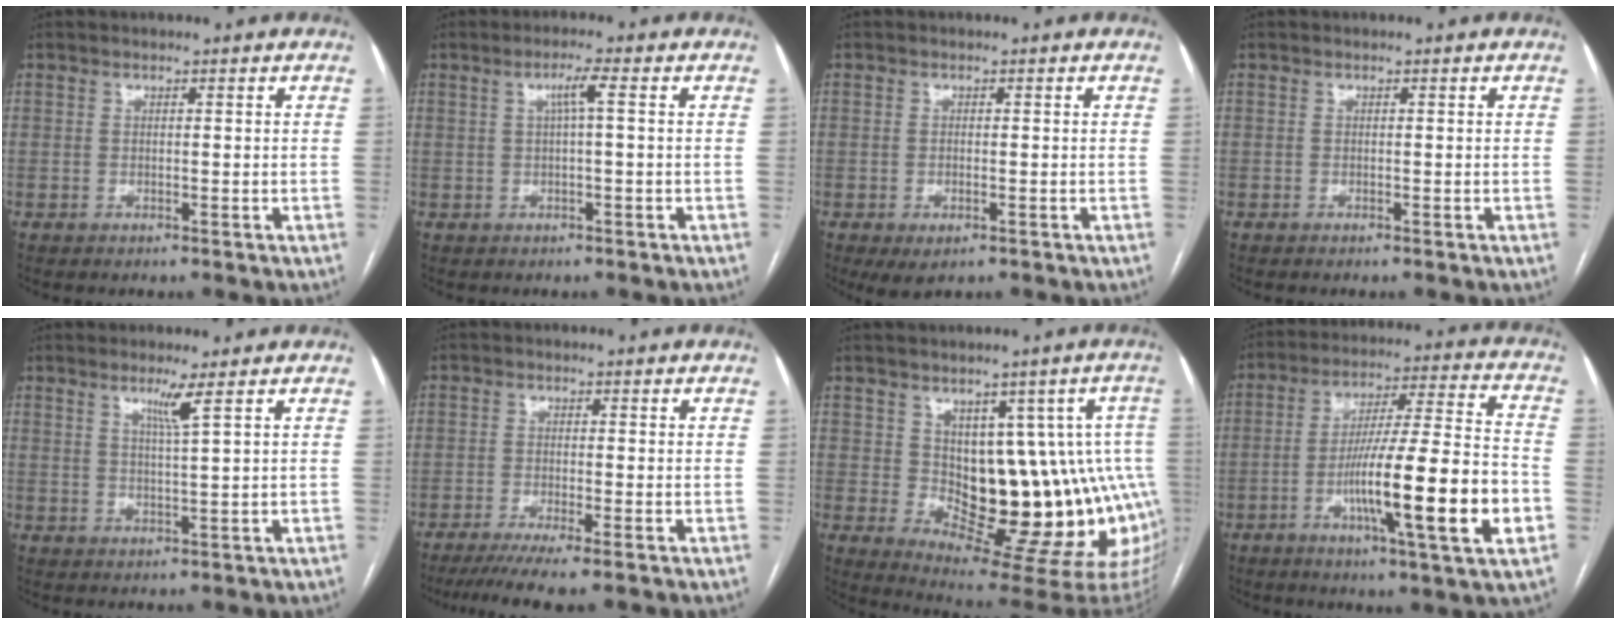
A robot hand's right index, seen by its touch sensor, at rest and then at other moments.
{"total": 2.7, "force": [0.5, -0.3, 2.6], "torque": [-0.052, 0.005, 0.010]}
{"total": 3.1, "force": [-1.4, 1.3, 2.4], "torque": [-0.043, -0.006, -0.015]}
{"total": 0.0}
{"total": 3.1, "force": [1.7, -0.9, 2.4], "torque": [-0.048, -0.011, 0.034]}
{"total": 6.8, "force": [-5.0, 0.0, 4.7], "torque": [-0.074, -0.015, -0.081]}
{"total": 15.7, "force": [-0.3, 8.0, 13.5], "torque": [-0.123, 0.022, 0.016]}
{"total": 18.8, "force": [-5.6, 0.4, 18.0], "torque": [-0.281, -0.003, -0.088]}